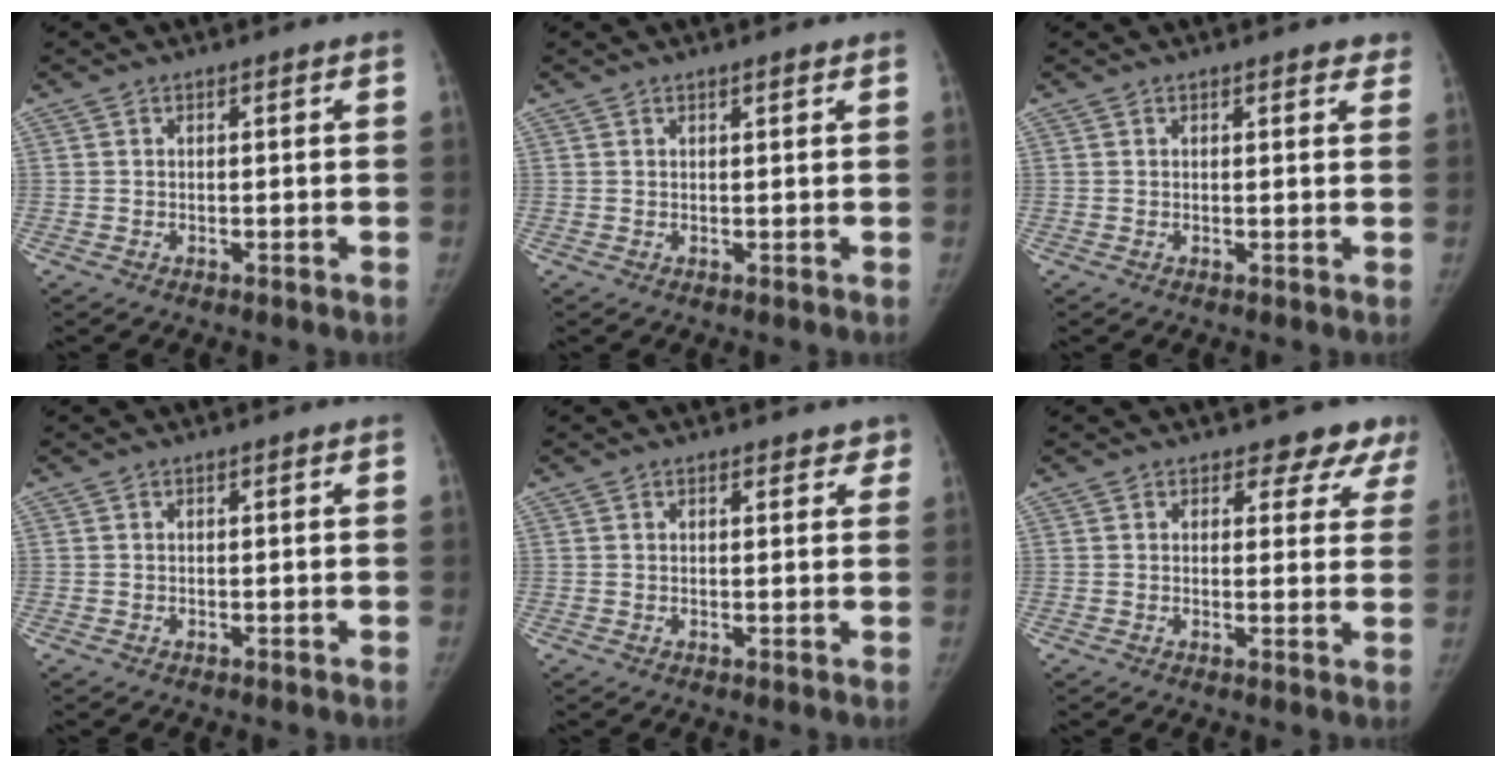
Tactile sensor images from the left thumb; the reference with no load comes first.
{"total": 0.8, "force": [0.6, 0.2, 0.5], "torque": [-0.007, -0.003, 0.010]}
{"total": 2.0, "force": [1.6, 1.0, 0.7], "torque": [0.014, -0.003, 0.008]}
{"total": 0.0}
{"total": 2.9, "force": [2.1, 1.4, 1.3], "torque": [0.014, -0.004, 0.020]}
{"total": 6.4, "force": [5.3, 3.5, 1.0], "torque": [0.034, -0.024, 0.039]}